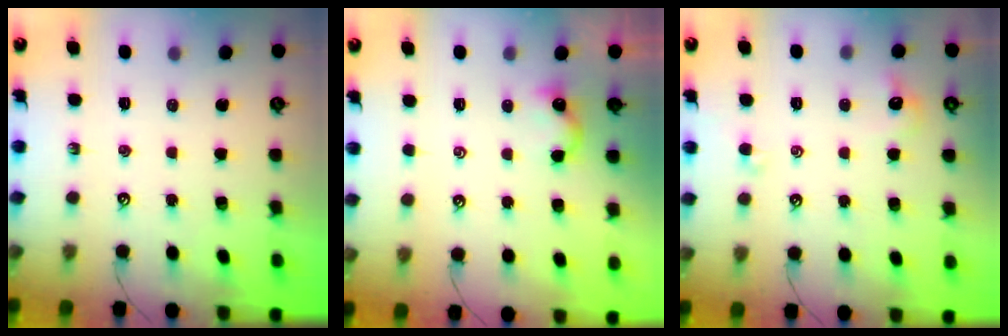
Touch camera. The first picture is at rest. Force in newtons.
{"total": 0.8, "press": 0.6, "slide": 0.5}
{"total": 2.2, "press": 2.0, "slide": 0.8}